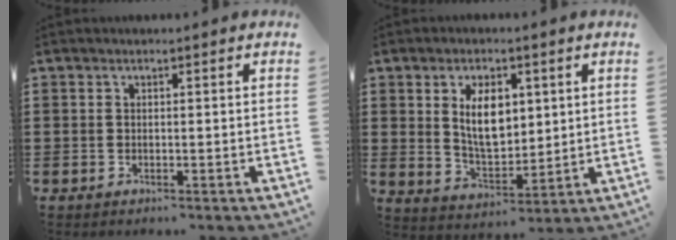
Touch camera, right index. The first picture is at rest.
{"total": 8.2, "force": [2.2, 4.6, 6.4], "torque": [-0.115, 0.004, 0.035]}